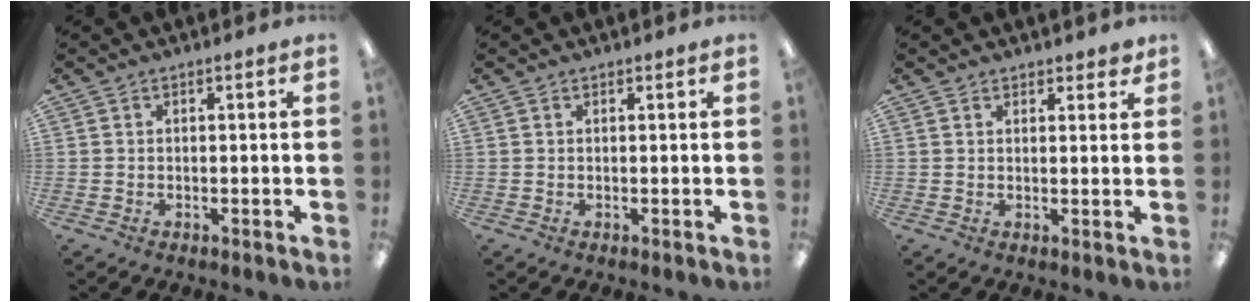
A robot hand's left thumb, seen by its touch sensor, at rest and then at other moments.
{"total": 0.0}
{"total": 2.1, "force": [1.8, 0.9, 0.3], "torque": [0.000, -0.006, 0.034]}